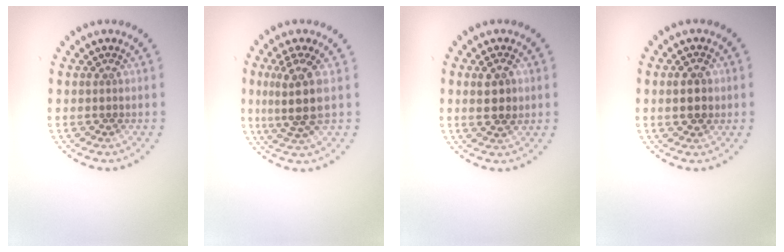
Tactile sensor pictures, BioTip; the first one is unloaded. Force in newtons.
{"total": 3.8, "press": 3.1, "slide": 2.3}
{"total": 2.6, "press": 2.6, "slide": 0.4}
{"total": 2.7, "press": 2.7, "slide": 0.5}